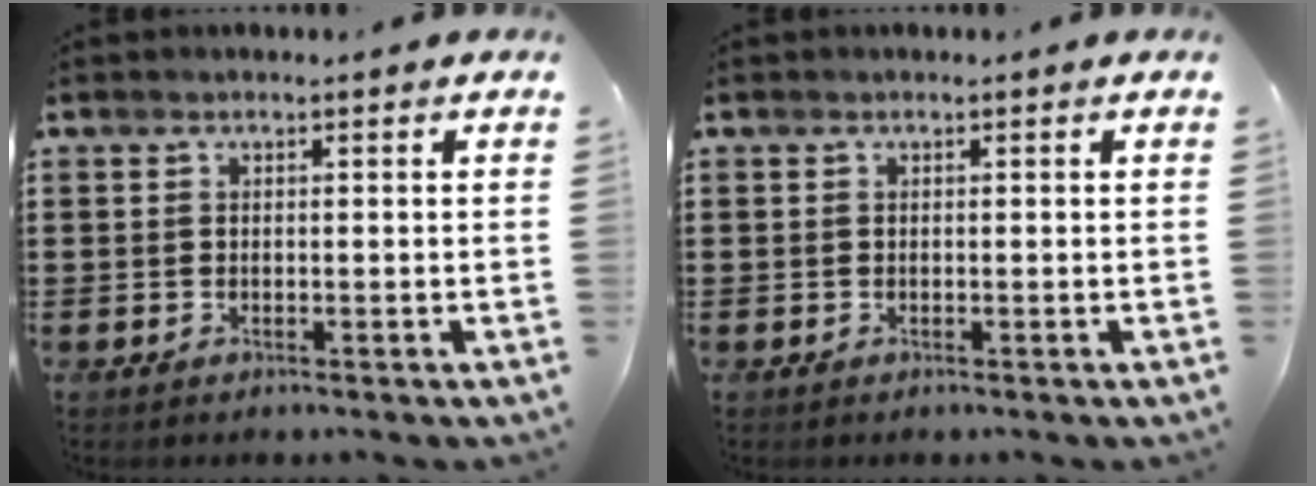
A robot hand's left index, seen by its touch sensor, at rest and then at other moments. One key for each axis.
{"total": 0.0}